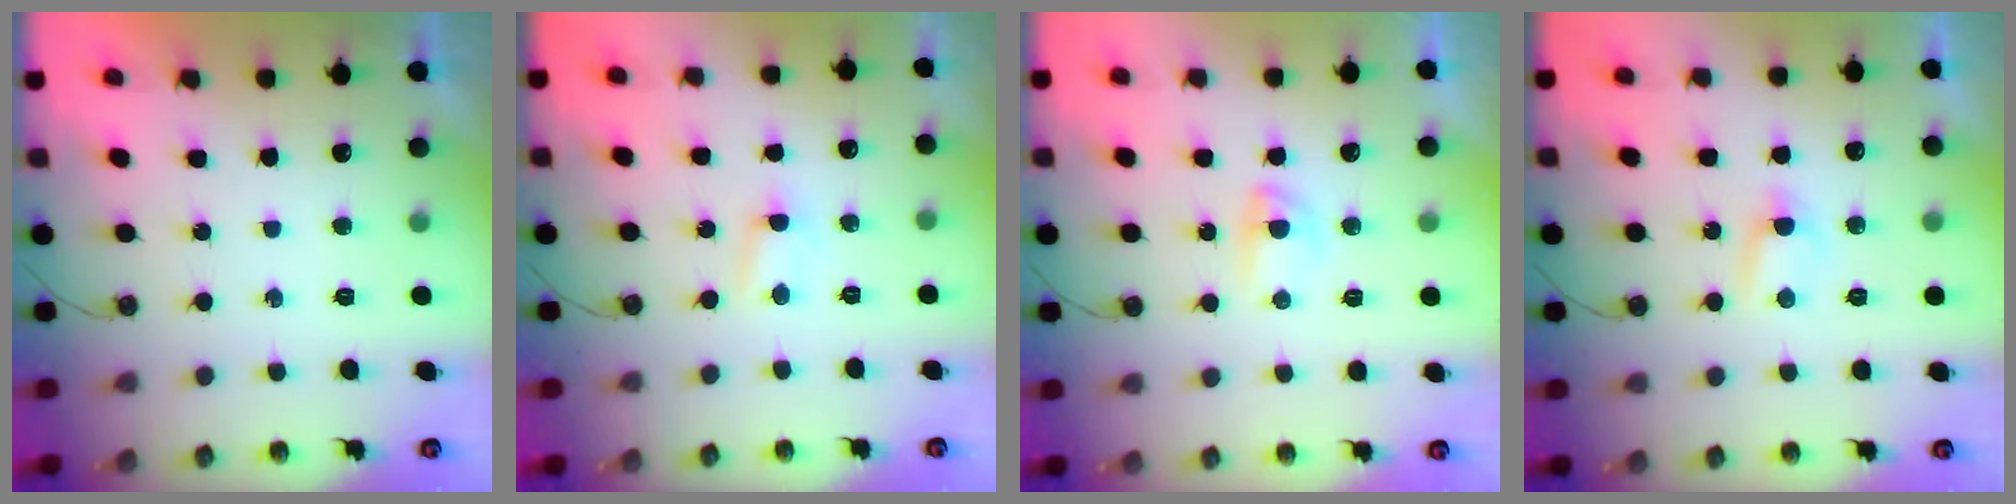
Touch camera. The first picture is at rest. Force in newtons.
{"total": 2.8, "press": 2.8, "slide": 0.3}
{"total": 13.6, "press": 5.9, "slide": 12.2}
{"total": 4.0, "press": 3.9, "slide": 0.6}